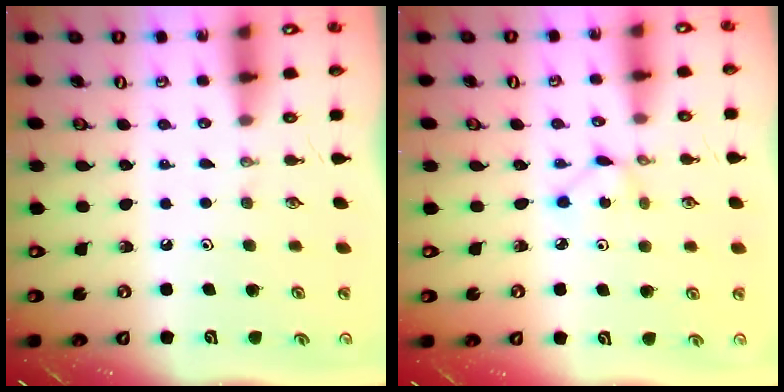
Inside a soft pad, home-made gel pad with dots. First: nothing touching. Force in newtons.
{"total": 1.7, "press": 1.7, "slide": 0.3}